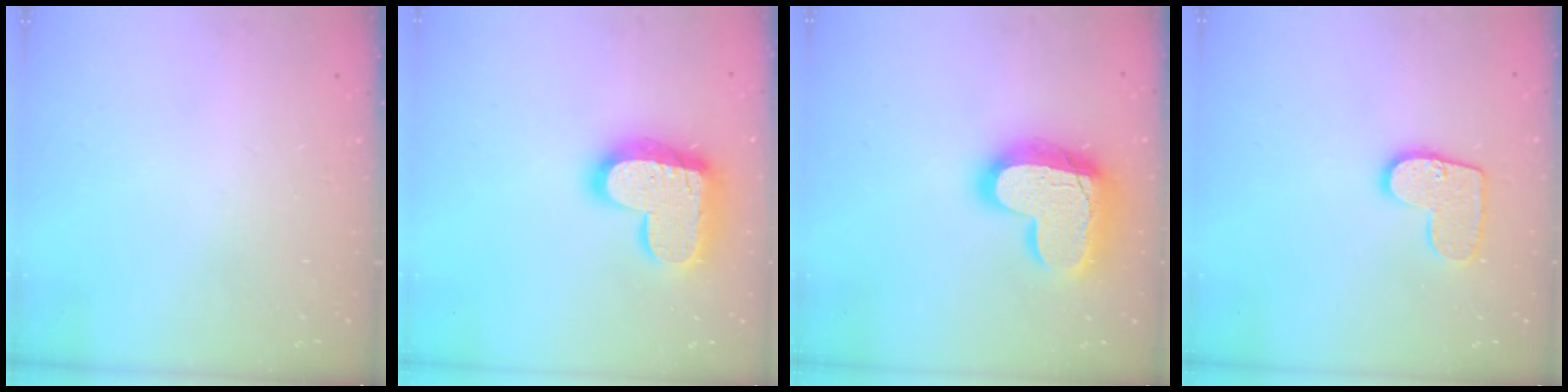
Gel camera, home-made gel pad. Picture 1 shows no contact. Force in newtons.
{"total": 18.7, "press": 18.7, "slide": 1.2}
{"total": 19.3, "press": 19.2, "slide": 1.6}
{"total": 10.7, "press": 10.7, "slide": 0.6}